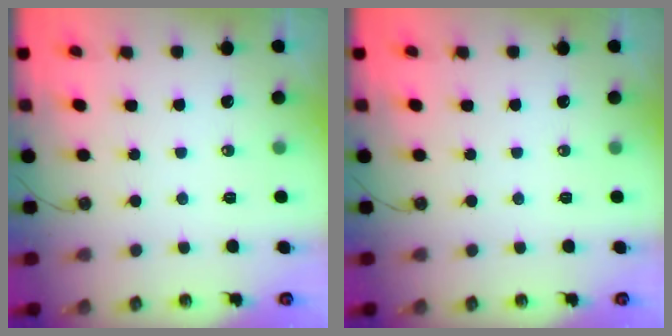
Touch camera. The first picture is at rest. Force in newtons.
{"total": 0.0}